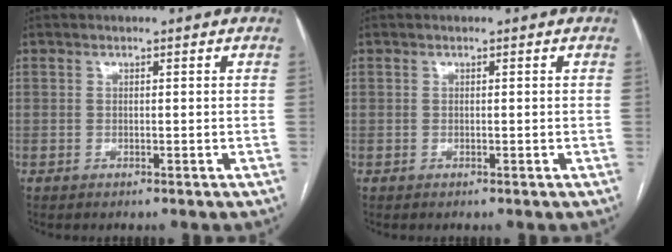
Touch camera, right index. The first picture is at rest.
{"total": 0.0}